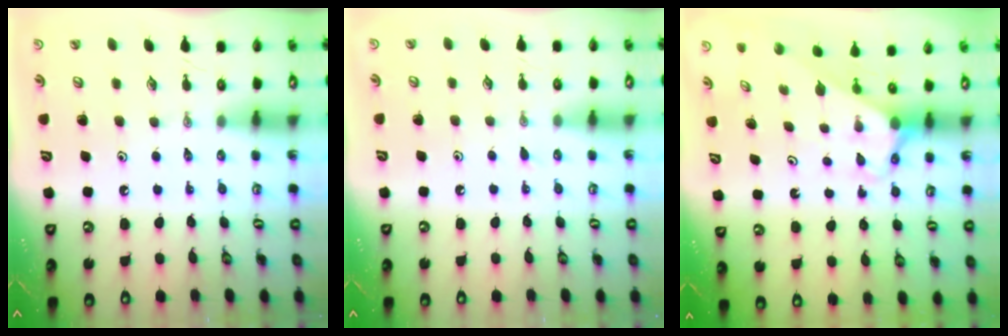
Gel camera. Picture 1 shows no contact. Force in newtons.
{"total": 4.2, "press": 4.2, "slide": 0.4}
{"total": 2.7, "press": 2.7, "slide": 0.2}